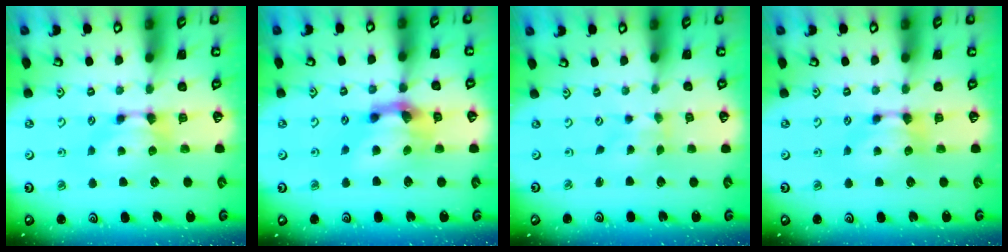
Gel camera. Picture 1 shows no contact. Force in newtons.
{"total": 5.3, "press": 4.9, "slide": 2.0}
{"total": 2.8, "press": 2.7, "slide": 0.9}
{"total": 0.0}